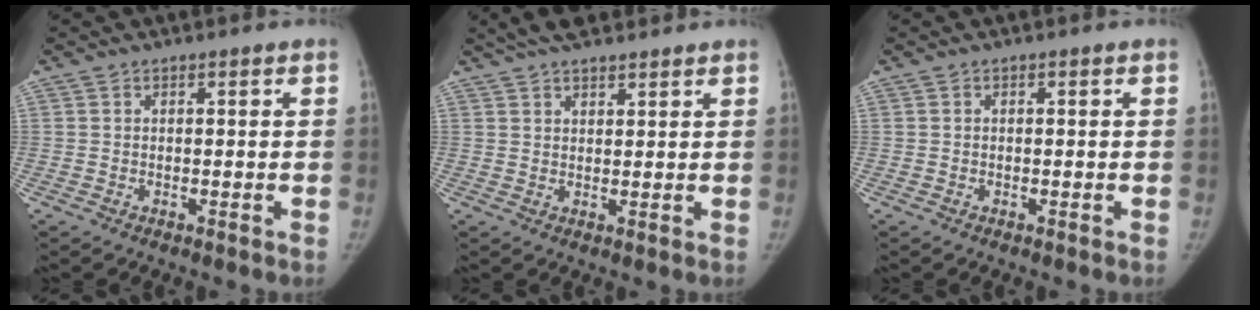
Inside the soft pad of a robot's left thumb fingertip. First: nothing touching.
{"total": 7.8, "force": [6.3, 2.6, 3.8], "torque": [-0.049, 0.004, 0.110]}
{"total": 0.0}